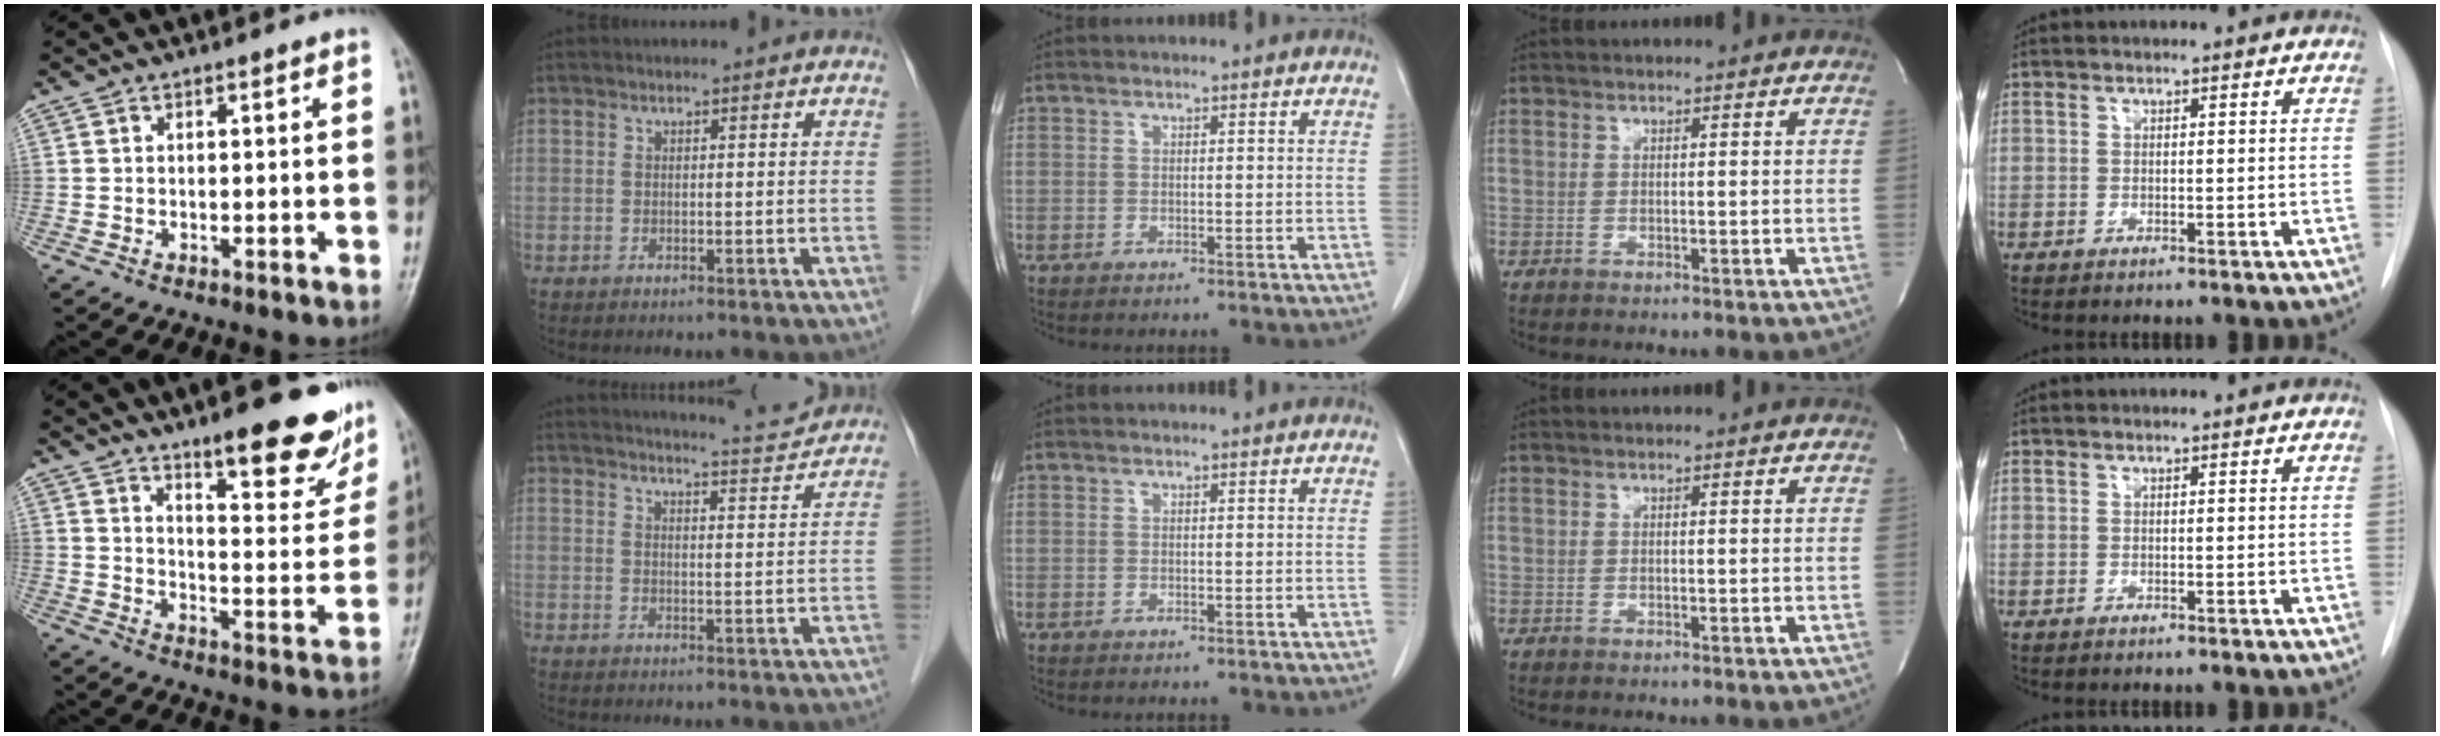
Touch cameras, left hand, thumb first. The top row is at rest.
{"thumb": {"total": 16.5, "force": [11.8, 4.5, 10.7], "torque": [-0.094, -0.083, 0.167]}, "index": {"total": 8.2, "force": [8.1, -0.5, 1.2], "torque": [-0.029, -0.005, 0.105]}}